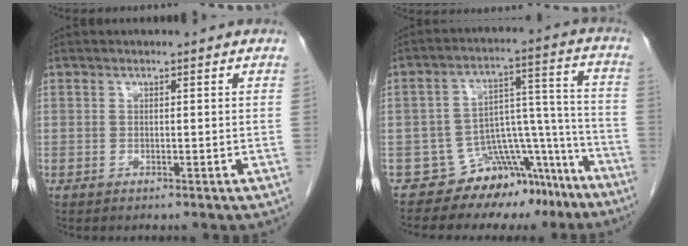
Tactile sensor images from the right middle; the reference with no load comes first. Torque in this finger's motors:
{"motor_torque": [-0.46, -0.72, -0.13, -0.05]}